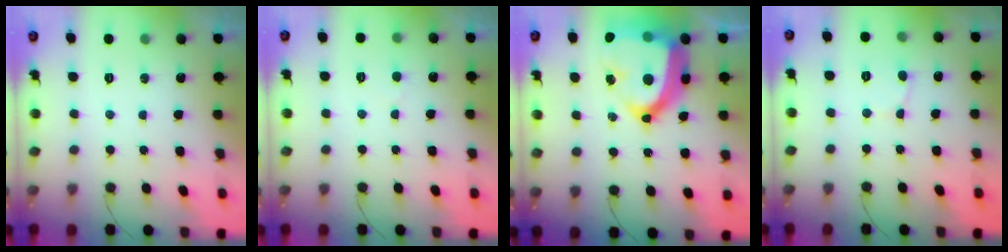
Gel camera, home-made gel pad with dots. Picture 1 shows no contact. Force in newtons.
{"total": 2.9, "press": 2.9, "slide": 0.3}
{"total": 26.5, "press": 26.4, "slide": 2.5}
{"total": 2.8, "press": 2.8, "slide": 0.3}